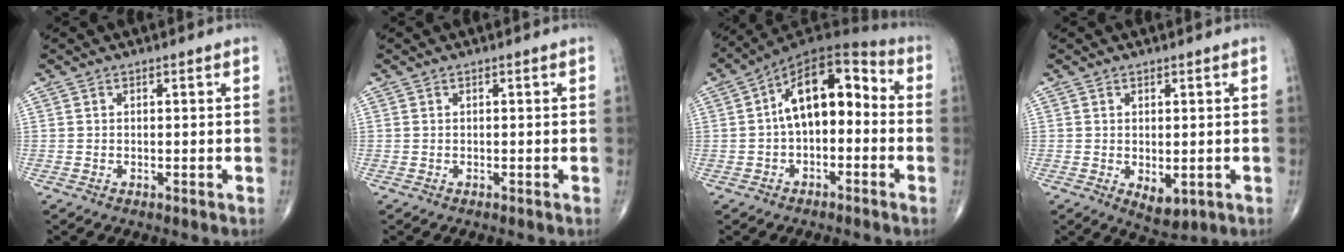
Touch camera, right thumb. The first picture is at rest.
{"total": 0.0}
{"total": 13.7, "force": [0.1, 7.7, 11.3], "torque": [-0.145, 0.047, -0.016]}
{"total": 4.1, "force": [-0.7, 2.3, 3.3], "torque": [-0.040, -0.010, 0.002]}